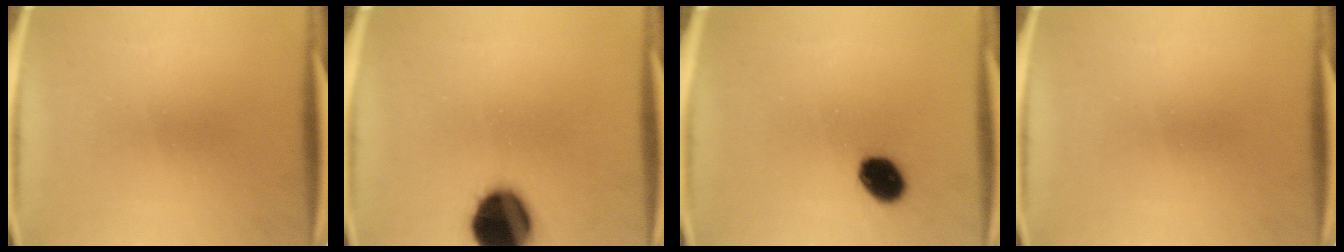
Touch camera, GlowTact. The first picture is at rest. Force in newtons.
{"total": 18.1}
{"total": 7.5}
{"total": 0.0}